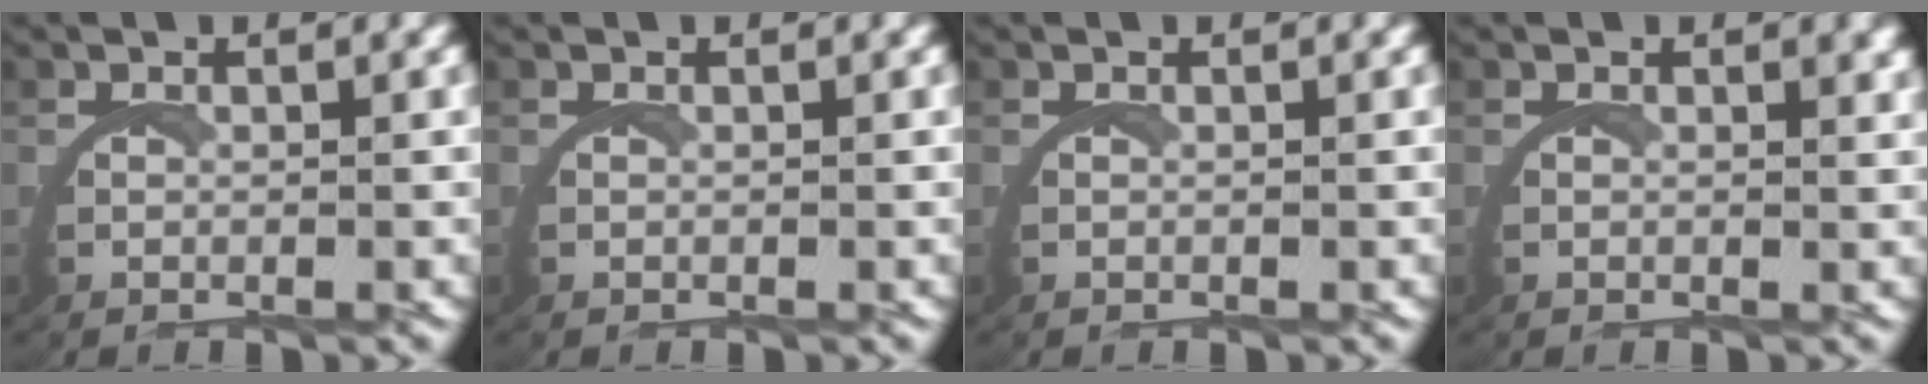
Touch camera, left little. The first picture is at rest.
{"total": 0.0}
{"total": 0.0}
{"total": 0.9, "force": [0.8, 0.1, 0.4], "torque": [-0.011, -0.002, 0.011]}